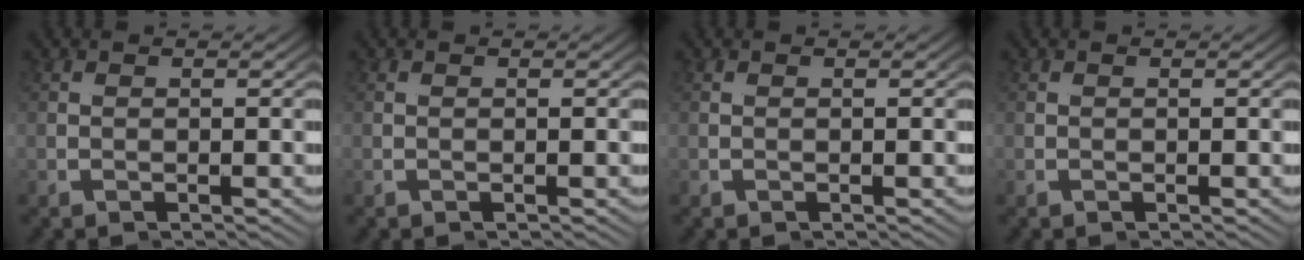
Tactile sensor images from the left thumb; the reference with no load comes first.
{"total": 0.0}
{"total": 0.0}
{"total": 0.0}